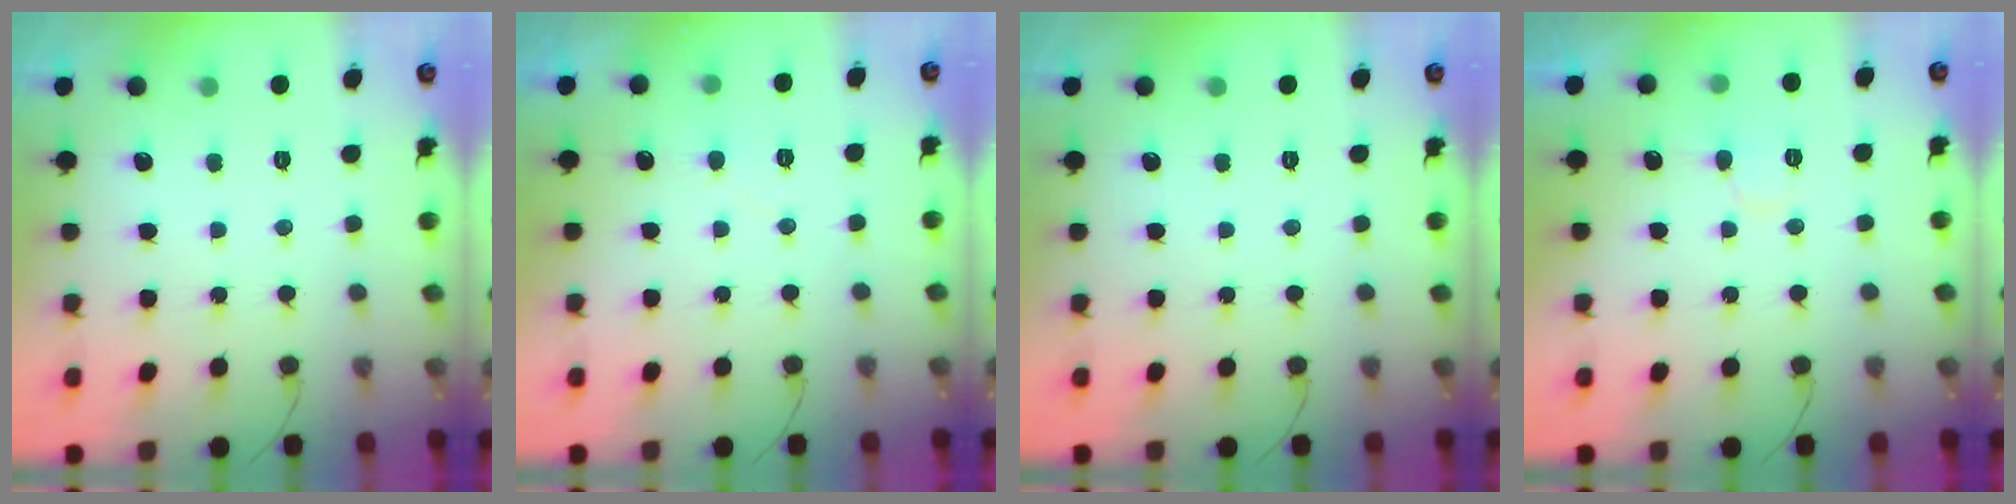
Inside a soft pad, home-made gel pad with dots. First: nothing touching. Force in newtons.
{"total": 4.6, "press": 4.6, "slide": 0.2}
{"total": 0.0}
{"total": 6.0, "press": 6.0, "slide": 0.5}